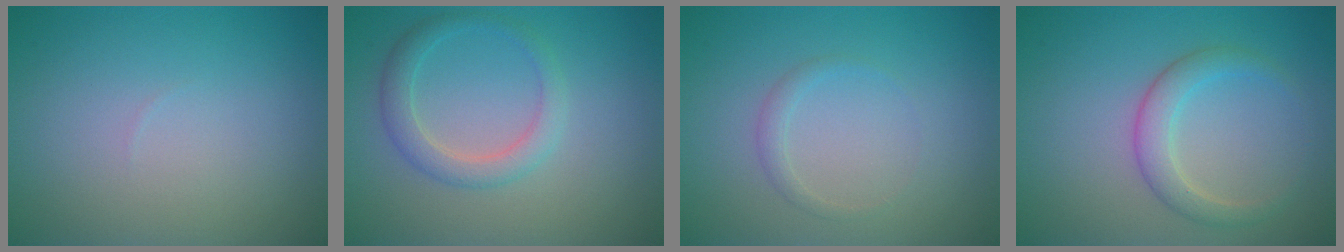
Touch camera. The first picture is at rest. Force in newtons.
{"total": 2.5, "press": 2.5, "slide": 0.1}
{"total": 1.0, "press": 1.0, "slide": 0.1}
{"total": 2.6, "press": 2.6, "slide": 0.1}